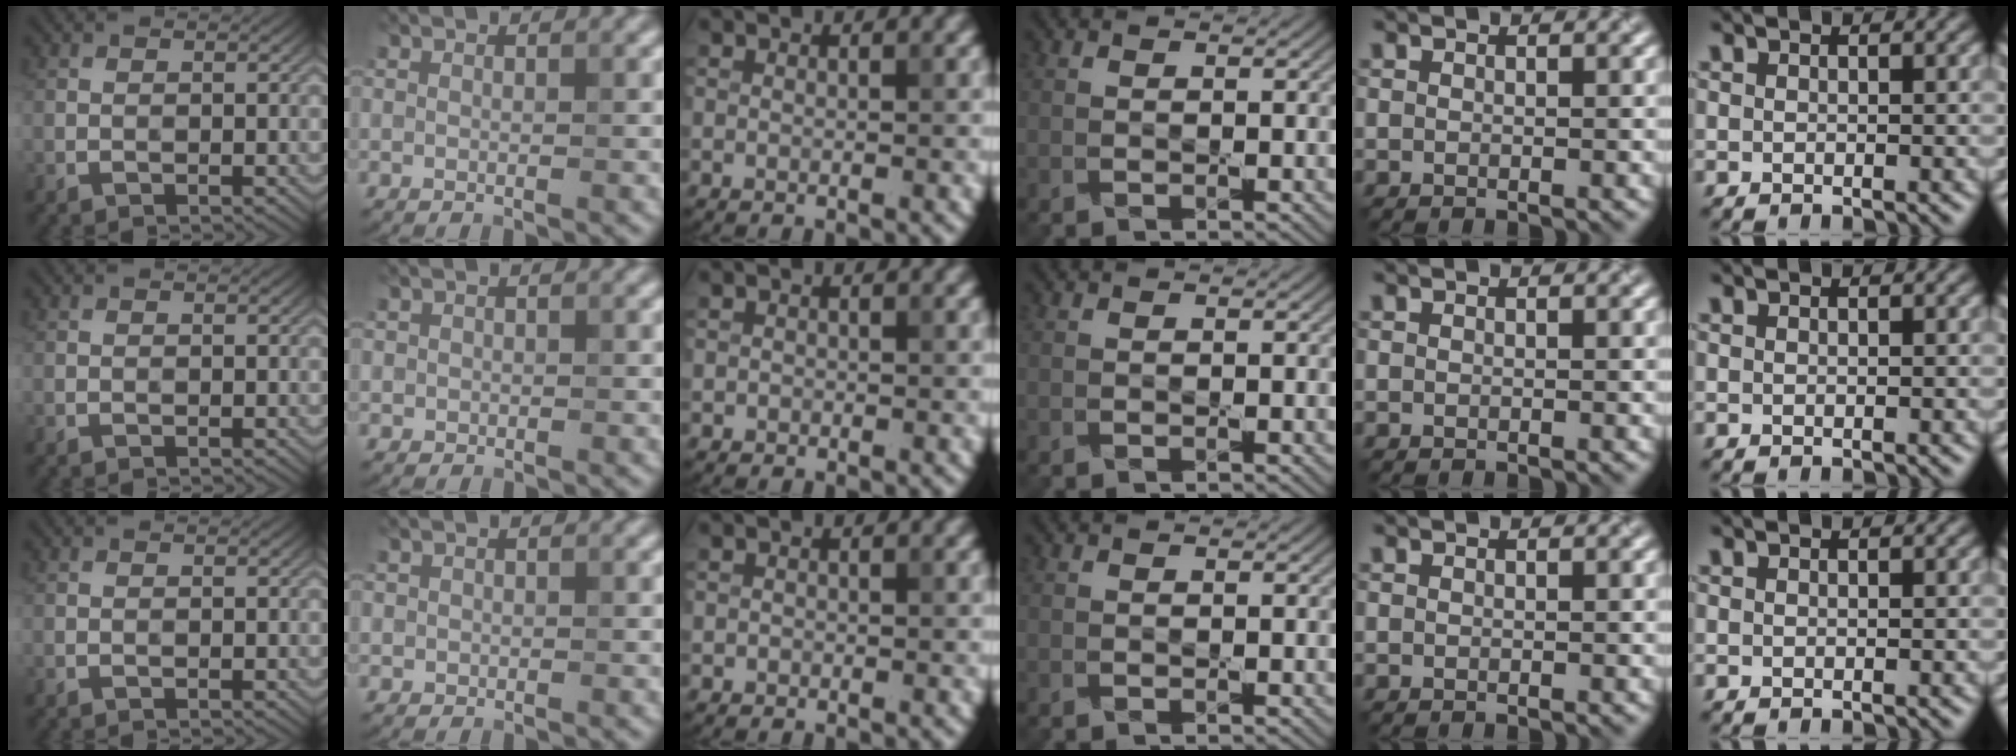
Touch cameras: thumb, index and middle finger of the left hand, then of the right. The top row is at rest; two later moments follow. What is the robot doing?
{"motion": "press", "object": "stapler"}